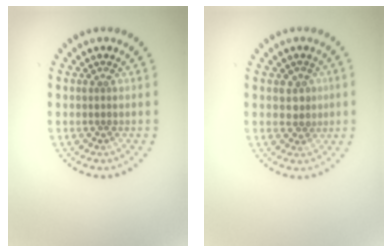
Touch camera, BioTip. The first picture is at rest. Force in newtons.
{"total": 1.7, "press": 1.6, "slide": 0.7}